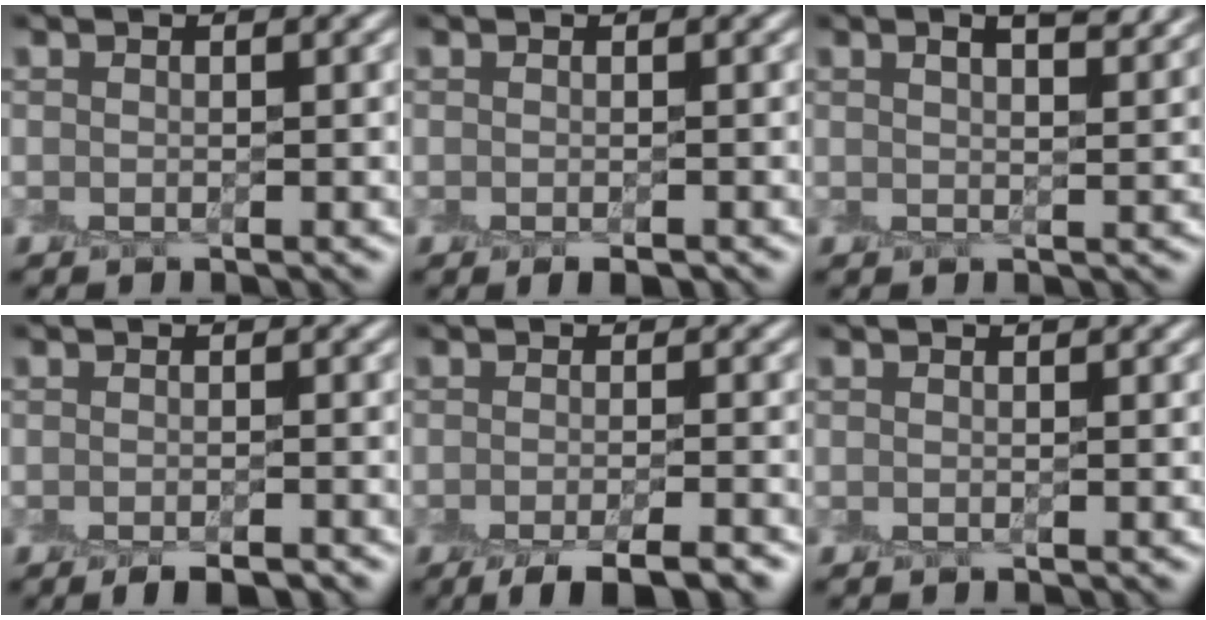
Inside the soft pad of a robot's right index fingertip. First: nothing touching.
{"total": 1.0, "force": [-0.3, 0.2, 1.0], "torque": [-0.012, -0.001, -0.003]}
{"total": 3.9, "force": [2.4, 1.1, 2.9], "torque": [-0.031, 0.011, 0.023]}
{"total": 2.0, "force": [-1.1, 0.5, 1.6], "torque": [-0.019, -0.002, -0.019]}
{"total": 4.4, "force": [-2.8, 1.0, 3.2], "torque": [-0.036, 0.000, -0.047]}
{"total": 0.0}